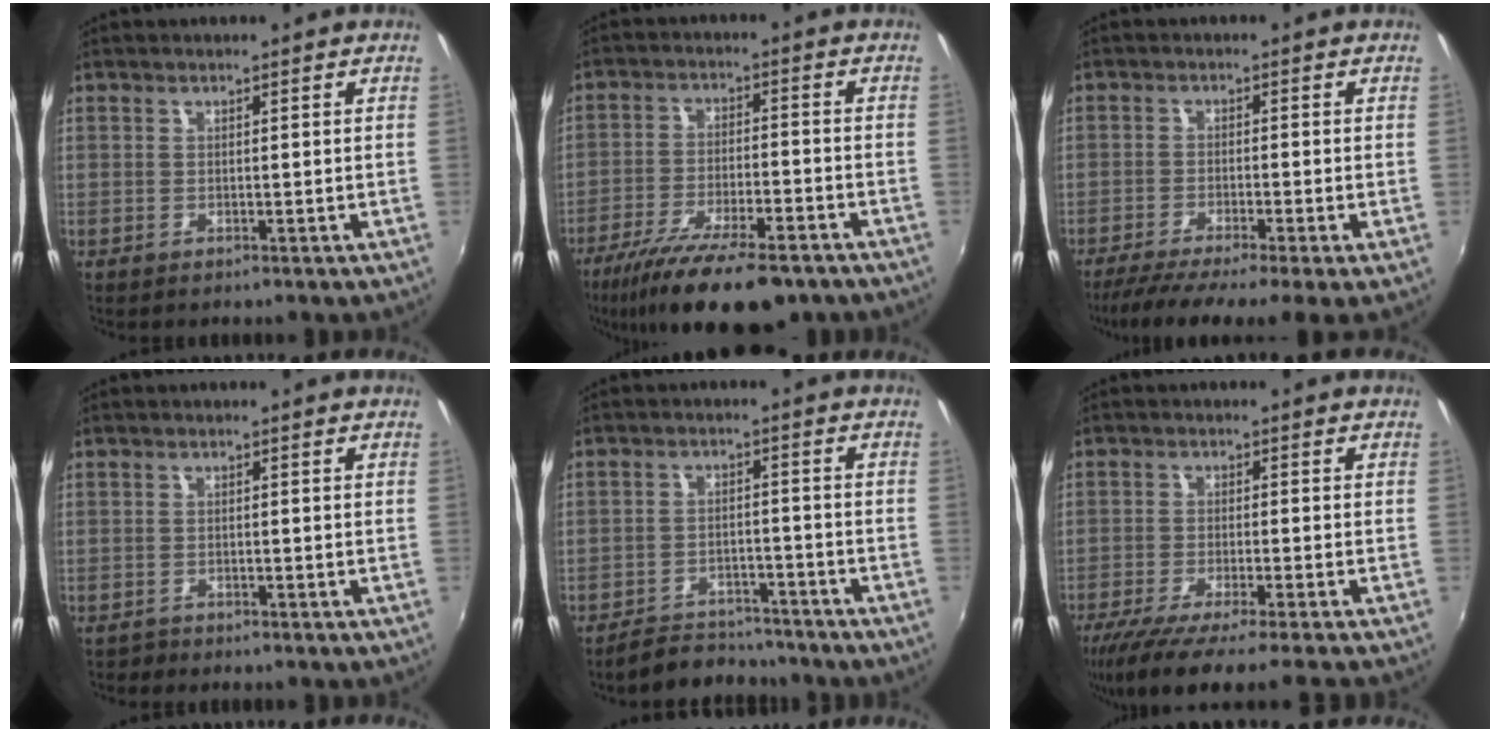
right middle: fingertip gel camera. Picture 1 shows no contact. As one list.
[{"total": 16.9, "force": [-12.4, 4.6, 10.5], "torque": [-0.204, -0.042, -0.197]}, {"total": 8.0, "force": [-6.0, -0.5, 5.2], "torque": [-0.106, -0.032, -0.101]}, {"total": 1.1, "force": [-0.9, 0.5, 0.0], "torque": [-0.003, 0.002, -0.016]}, {"total": 7.9, "force": [-7.2, 3.0, 1.1], "torque": [-0.040, 0.015, -0.099]}, {"total": 11.5, "force": [-9.7, -0.8, 6.0], "torque": [-0.118, -0.037, -0.158]}]